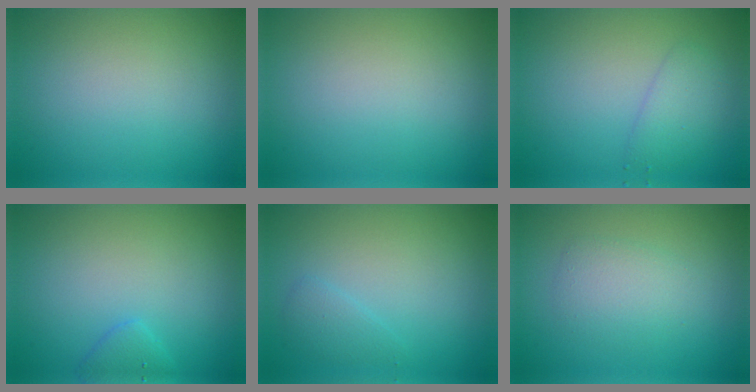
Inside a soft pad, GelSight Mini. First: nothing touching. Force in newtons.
{"total": 0.0}
{"total": 2.1, "press": 2.1, "slide": 0.1}
{"total": 1.4, "press": 1.4, "slide": 0.1}
{"total": 1.3, "press": 1.3, "slide": 0.0}
{"total": 2.4, "press": 2.4, "slide": 0.1}